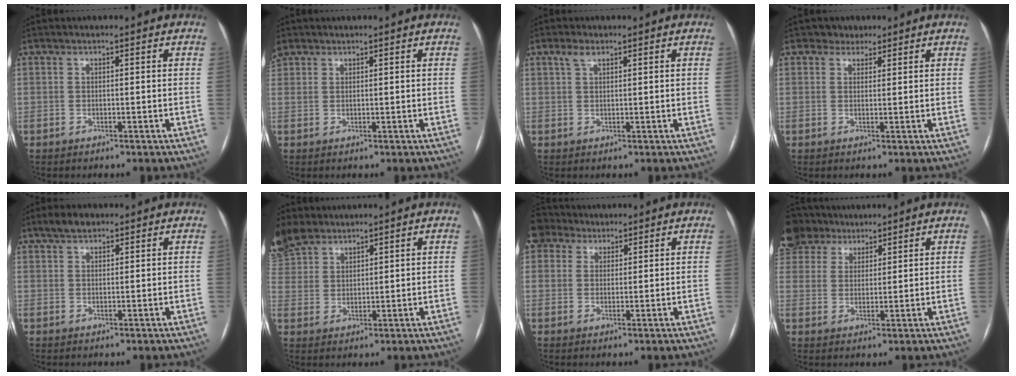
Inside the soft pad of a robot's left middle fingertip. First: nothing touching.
{"total": 0.8, "force": [0.3, -0.6, -0.5], "torque": [-0.001, 0.000, 0.015]}
{"total": 1.8, "force": [1.2, 0.7, 1.2], "torque": [-0.030, 0.010, 0.025]}
{"total": 2.0, "force": [1.4, 1.5, -0.1], "torque": [0.005, 0.004, 0.016]}
{"total": 3.2, "force": [2.4, 1.4, 1.6], "torque": [-0.035, 0.013, 0.043]}
{"total": 8.5, "force": [7.3, 3.3, 2.8], "torque": [-0.093, 0.009, 0.159]}
{"total": 2.2, "force": [1.9, 0.4, -1.0], "torque": [0.018, 0.007, 0.039]}
{"total": 7.2, "force": [6.0, 3.9, 1.0], "torque": [-0.028, 0.022, 0.120]}